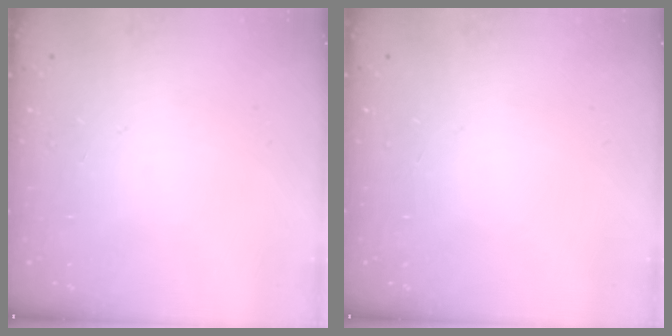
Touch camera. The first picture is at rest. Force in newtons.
{"total": 0.0}